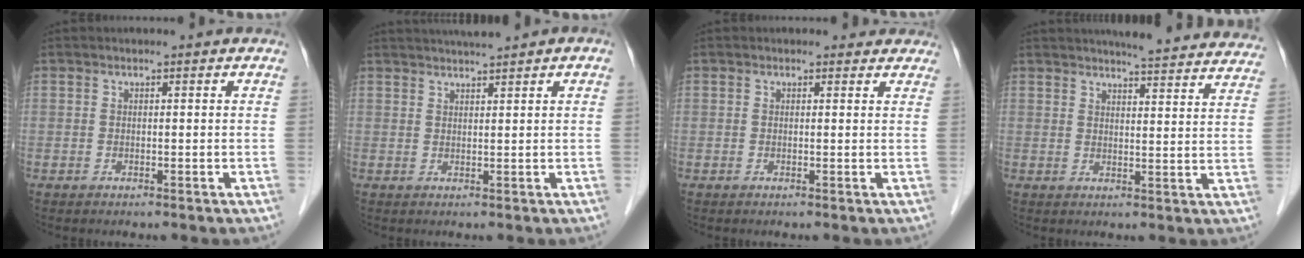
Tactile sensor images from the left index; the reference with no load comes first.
{"total": 3.8, "force": [3.2, -0.4, 2.1], "torque": [-0.033, 0.022, 0.053]}
{"total": 2.1, "force": [1.8, 1.1, 0.3], "torque": [0.002, 0.002, 0.005]}
{"total": 19.9, "force": [18.8, 1.6, 6.3], "torque": [-0.072, -0.041, 0.209]}